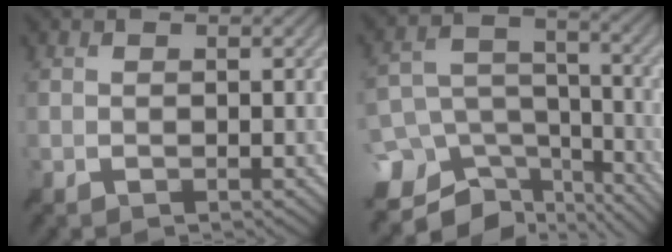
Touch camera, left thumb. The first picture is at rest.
{"total": 14.5, "force": [-9.0, 9.8, 5.9], "torque": [-0.165, -0.035, -0.113]}